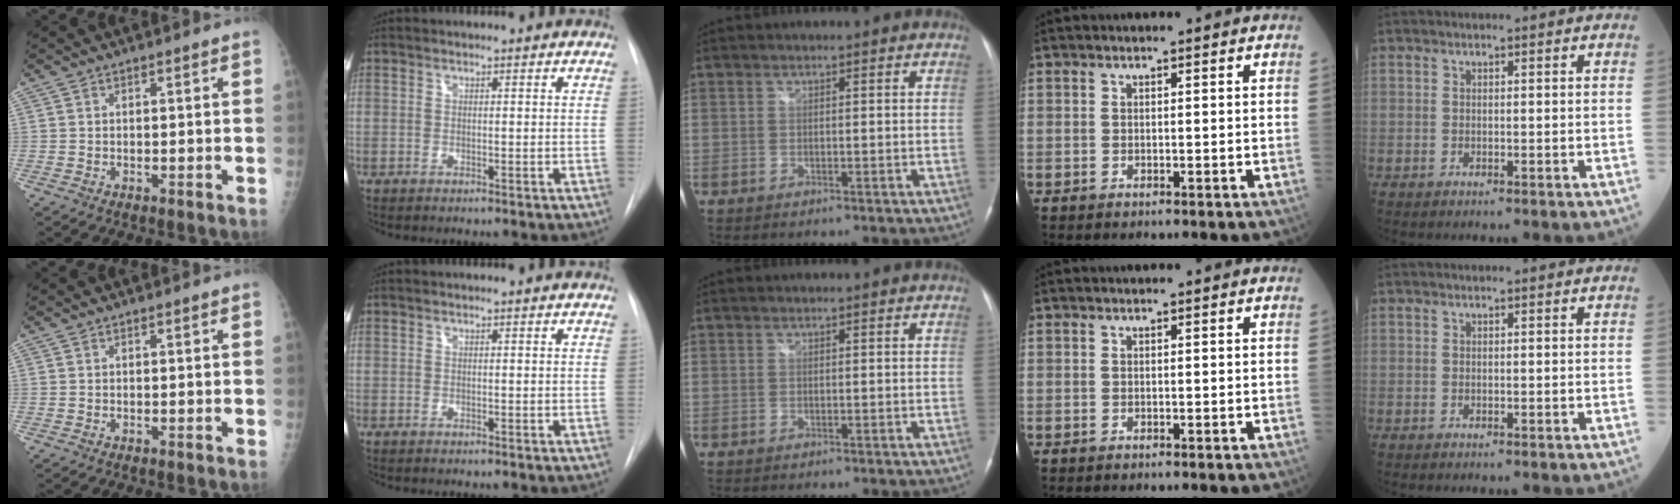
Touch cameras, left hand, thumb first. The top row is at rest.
{}